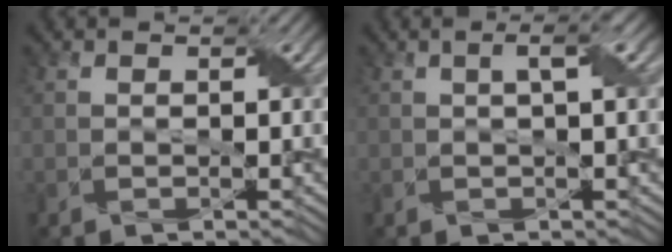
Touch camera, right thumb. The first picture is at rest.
{"total": 1.9, "force": [0.4, 0.2, 1.9], "torque": [-0.029, 0.008, 0.006]}